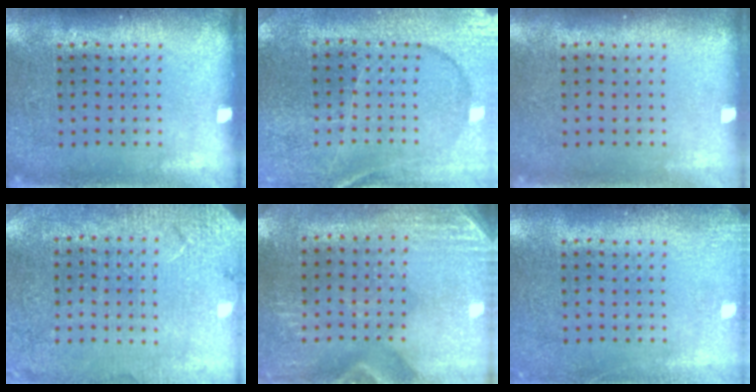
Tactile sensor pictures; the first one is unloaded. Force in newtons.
{"total": 1.5, "press": 1.5, "slide": 0.2}
{"total": 0.0}
{"total": 2.7, "press": 2.7, "slide": 0.1}
{"total": 2.8, "press": 2.5, "slide": 1.3}
{"total": 1.5, "press": 1.5, "slide": 0.3}